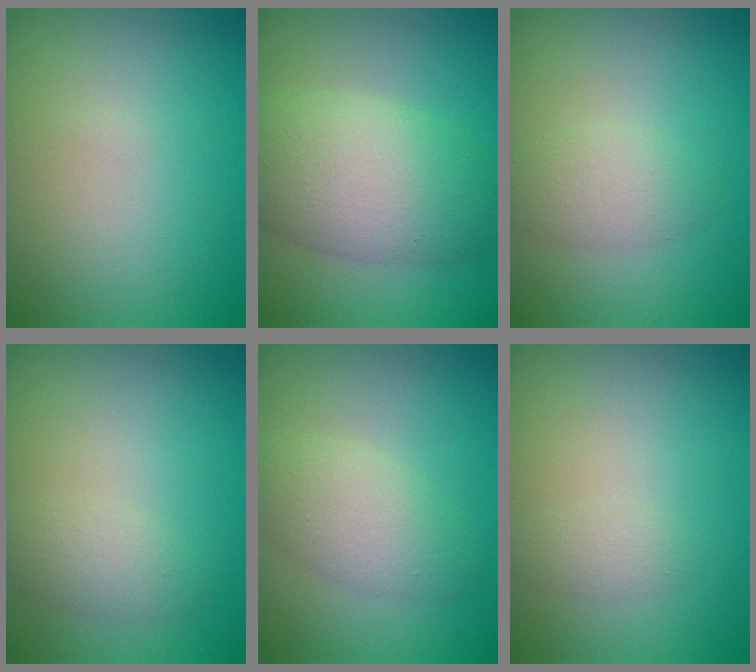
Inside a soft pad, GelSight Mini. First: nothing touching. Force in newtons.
{"total": 7.7, "press": 7.7, "slide": 0.2}
{"total": 2.3, "press": 2.3, "slide": 0.1}
{"total": 1.9, "press": 1.9, "slide": 0.1}
{"total": 3.5, "press": 3.5, "slide": 0.2}
{"total": 1.0, "press": 1.0, "slide": 0.0}